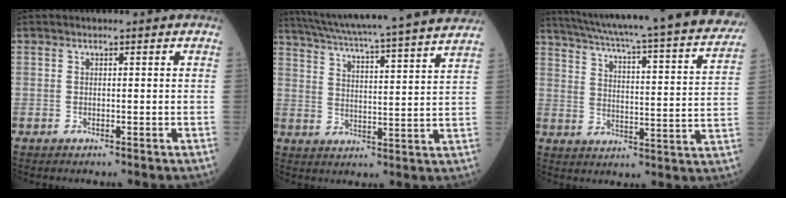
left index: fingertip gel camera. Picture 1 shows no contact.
{"total": 24.4, "force": [22.1, -1.4, 10.2], "torque": [-0.175, -0.026, 0.299]}
{"total": 30.9, "force": [27.3, 1.7, 14.4], "torque": [-0.229, -0.067, 0.342]}